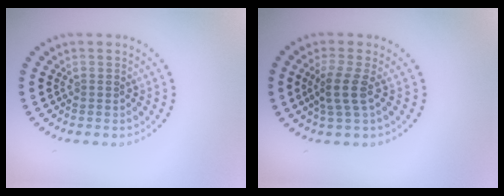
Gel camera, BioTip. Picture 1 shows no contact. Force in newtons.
{"total": 2.6, "press": 2.1, "slide": 1.6}